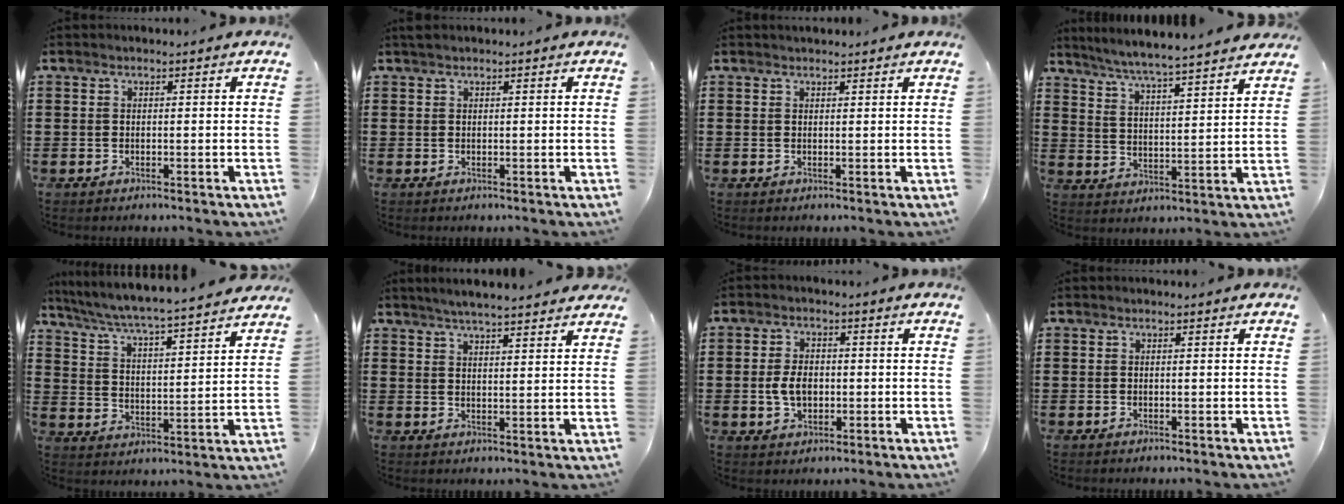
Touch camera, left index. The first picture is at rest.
{"total": 0.5, "force": [0.5, 0.1, 0.2], "torque": [-0.005, 0.002, 0.009]}
{"total": 0.9, "force": [0.9, 0.2, 0.0], "torque": [-0.002, 0.001, 0.017]}
{"total": 5.2, "force": [5.0, -0.7, 1.4], "torque": [-0.050, -0.035, 0.083]}
{"total": 4.7, "force": [4.4, -0.6, 1.5], "torque": [-0.051, -0.038, 0.066]}
{"total": 4.0, "force": [3.8, 0.0, 1.0], "torque": [-0.031, -0.012, 0.068]}
{"total": 4.6, "force": [-0.4, 3.0, 3.5], "torque": [-0.068, 0.002, -0.012]}
{"total": 0.0}